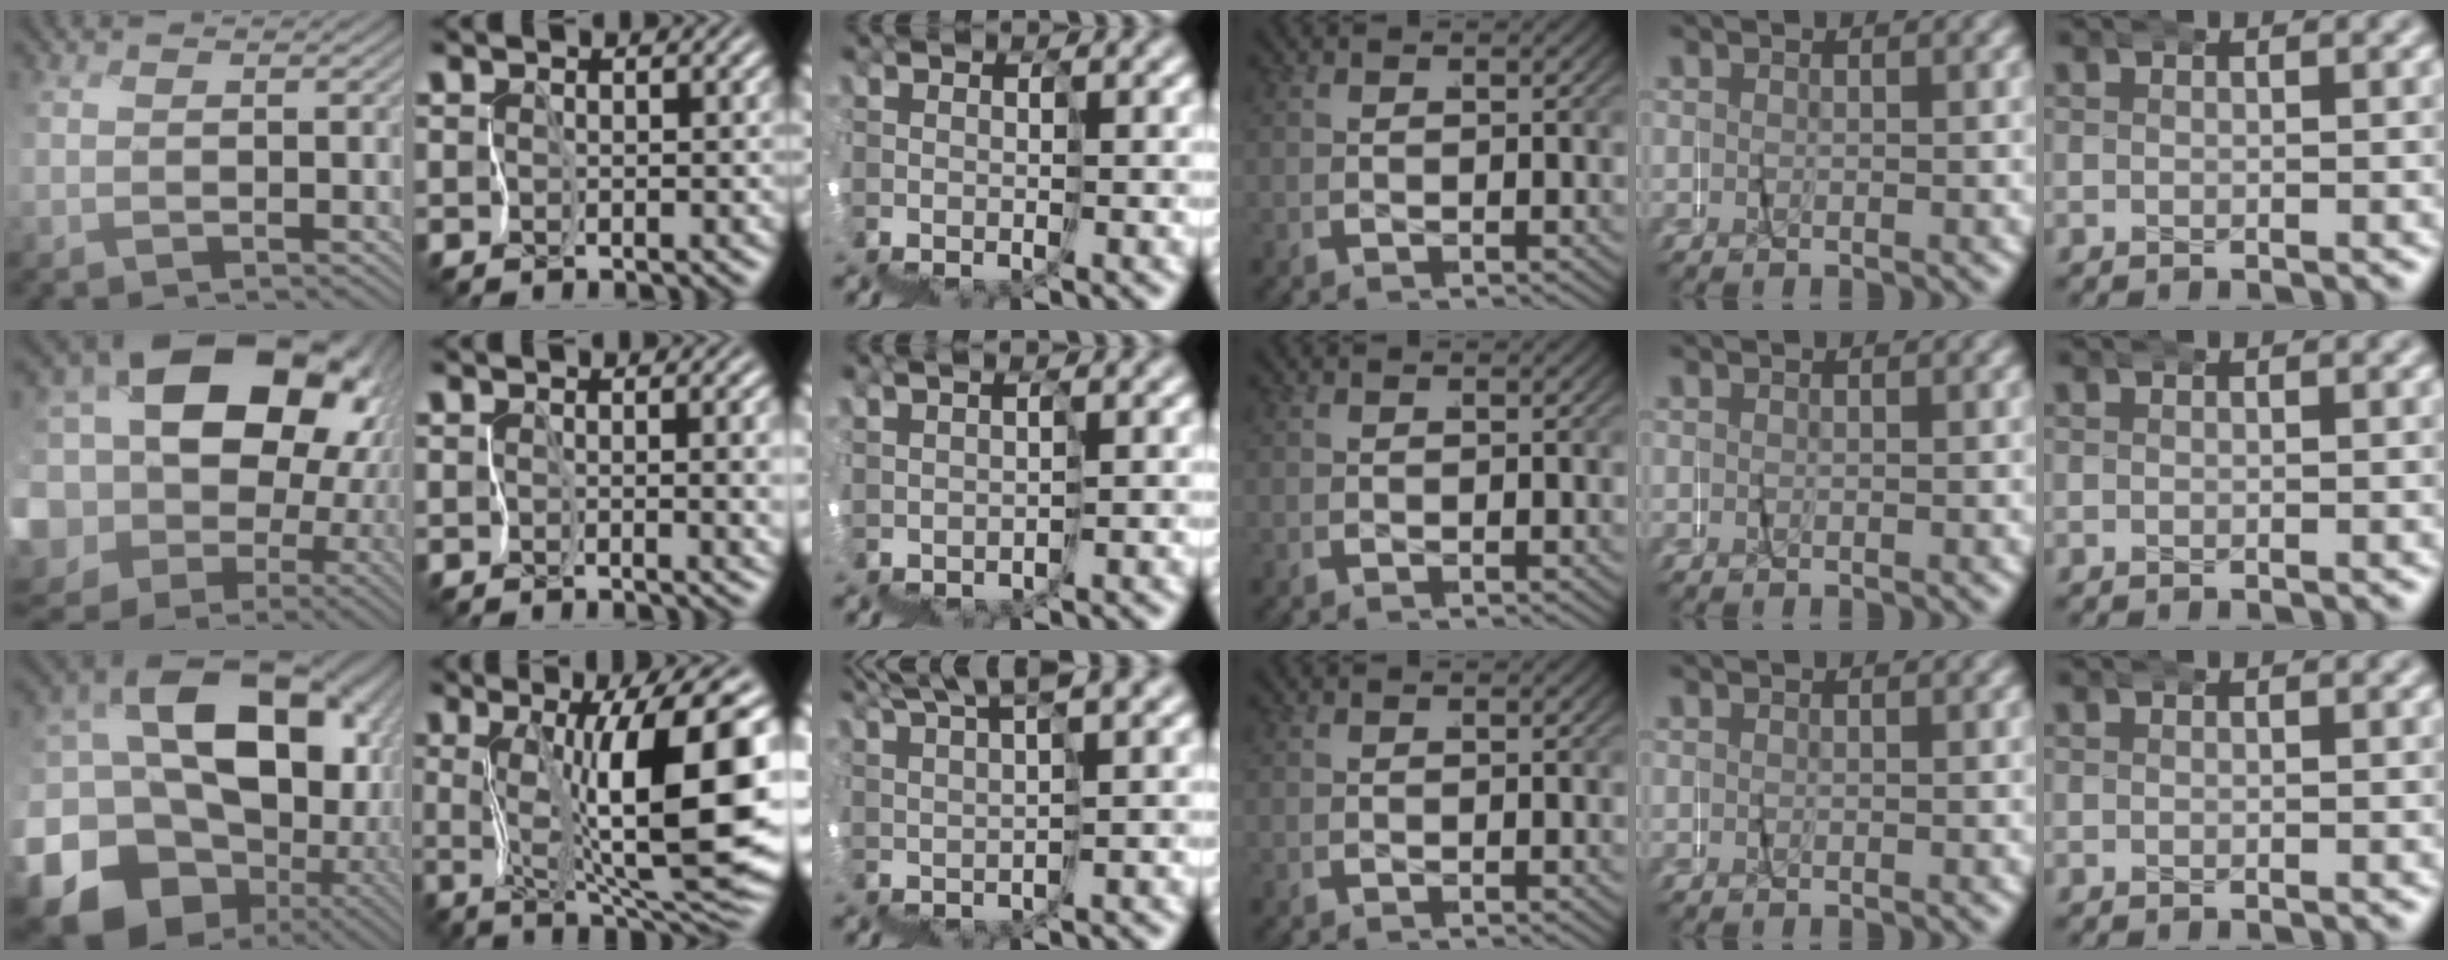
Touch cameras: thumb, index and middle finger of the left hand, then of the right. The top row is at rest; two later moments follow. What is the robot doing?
{"motion": "wrap", "object": "netting"}